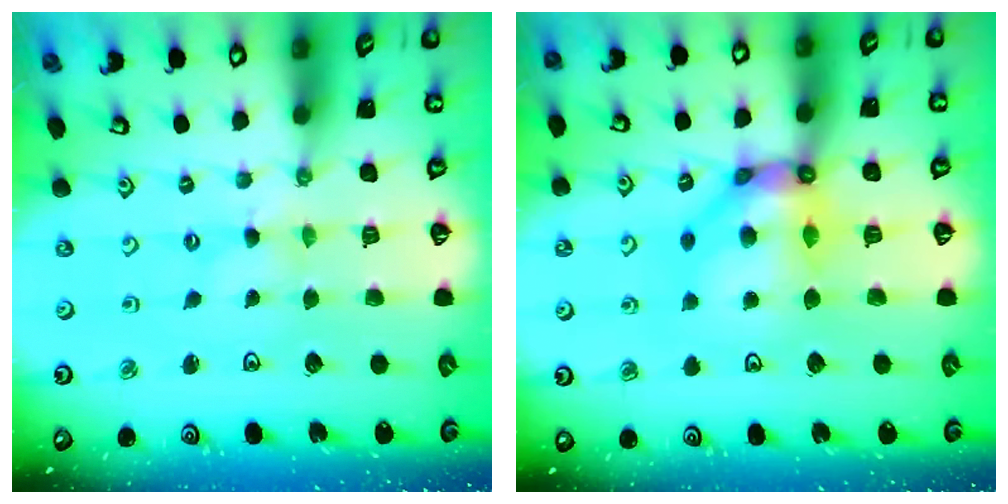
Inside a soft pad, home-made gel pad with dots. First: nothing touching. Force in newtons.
{"total": 11.4, "press": 11.3, "slide": 1.3}